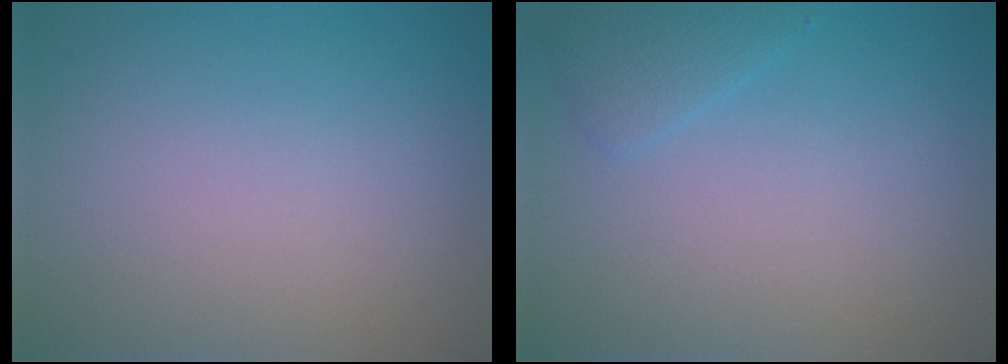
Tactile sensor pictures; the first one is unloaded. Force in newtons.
{"total": 1.7, "press": 1.7, "slide": 0.1}